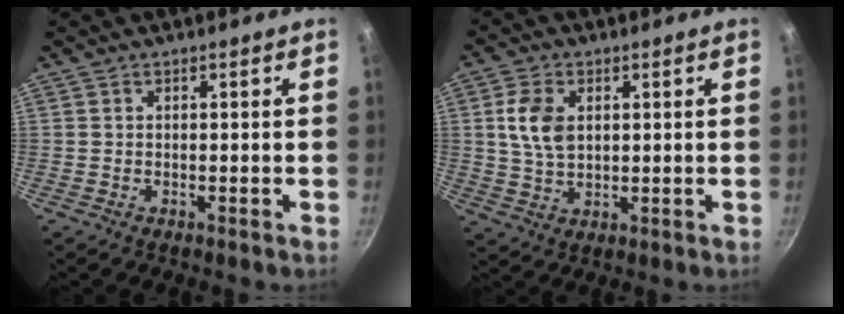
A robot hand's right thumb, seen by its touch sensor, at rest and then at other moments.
{"total": 7.5, "force": [1.6, 5.0, 5.4], "torque": [-0.093, -0.003, 0.033]}